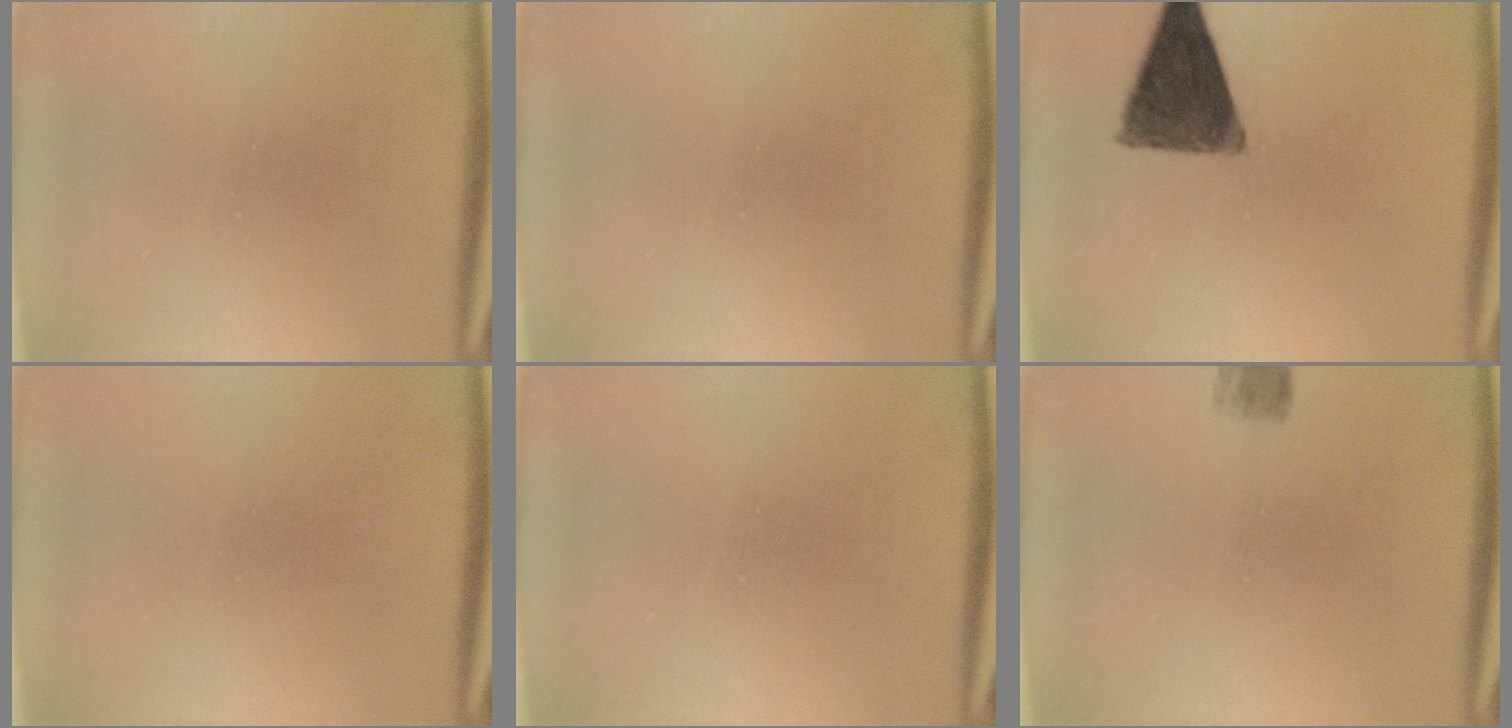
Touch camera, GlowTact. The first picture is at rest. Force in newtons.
{"total": 0.0}
{"total": 11.9}
{"total": 1.7}
{"total": 0.0}
{"total": 2.6}